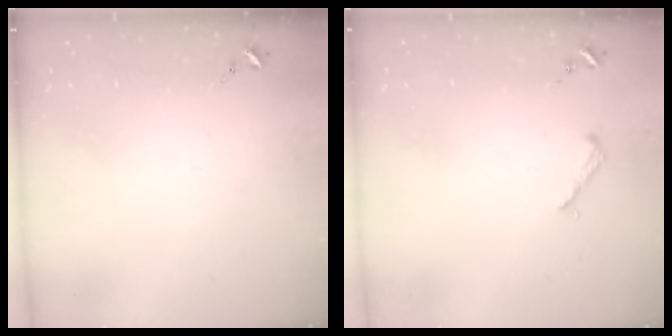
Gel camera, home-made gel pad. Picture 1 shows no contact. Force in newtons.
{"total": 3.6, "press": 3.6, "slide": 0.4}